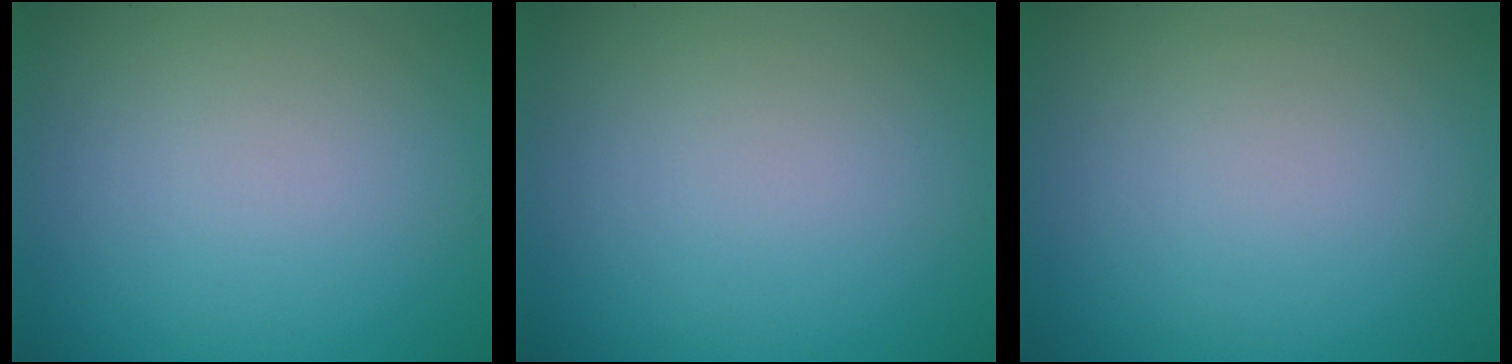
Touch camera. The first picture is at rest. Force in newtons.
{"total": 0.0}
{"total": 0.0}